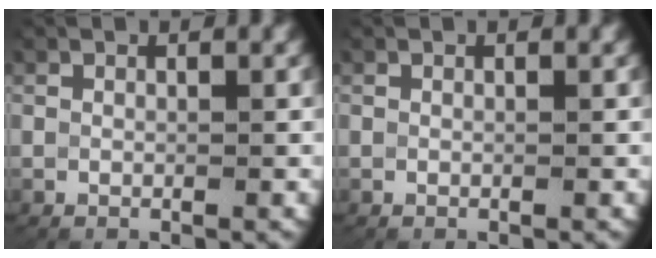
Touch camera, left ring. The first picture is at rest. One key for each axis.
{"total": 0.0}